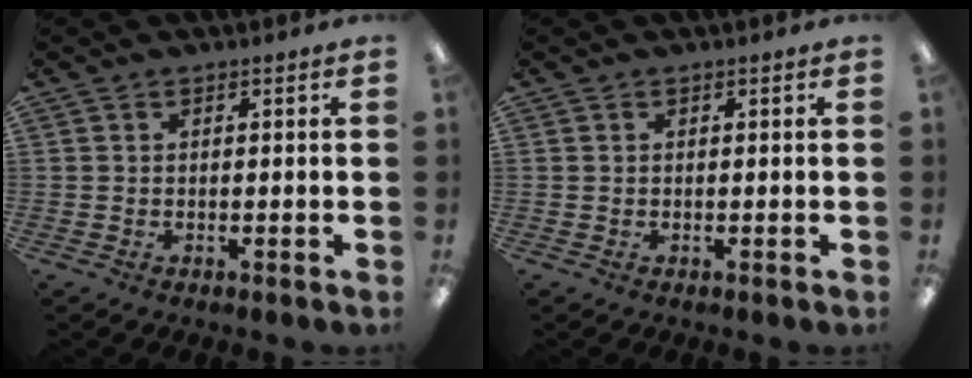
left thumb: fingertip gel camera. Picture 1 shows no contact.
{"total": 0.0}